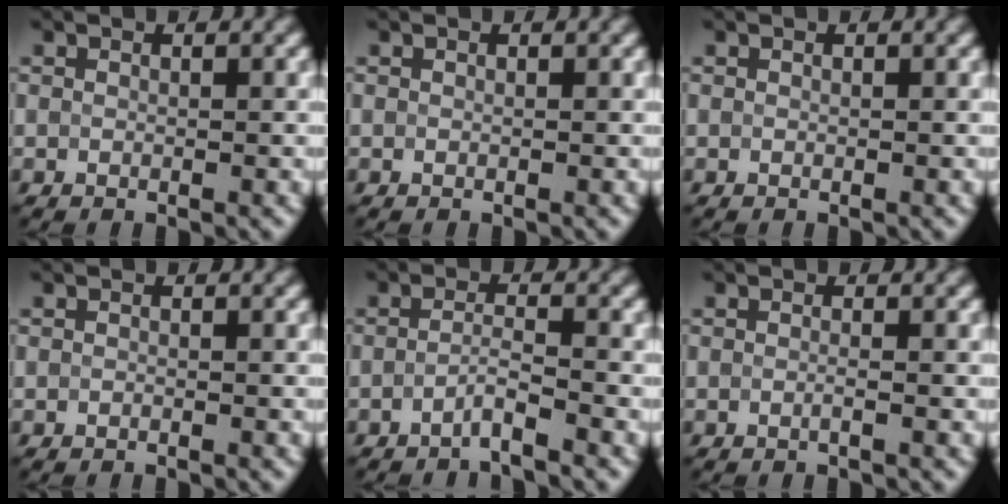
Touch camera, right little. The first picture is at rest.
{"total": 0.0}
{"total": 0.0}
{"total": 0.0}
{"total": 1.9, "force": [-1.3, 0.0, 1.3], "torque": [-0.022, 0.005, -0.033]}
{"total": 0.7, "force": [-0.2, 0.2, 0.7], "torque": [-0.010, -0.004, -0.008]}